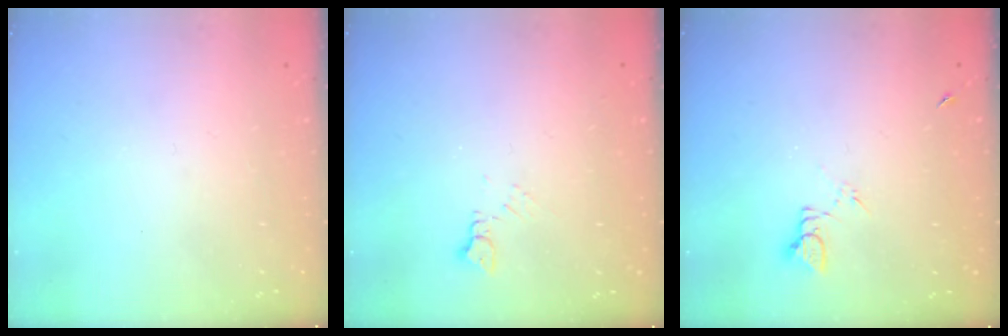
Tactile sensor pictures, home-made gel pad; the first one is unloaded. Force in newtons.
{"total": 2.9, "press": 2.9, "slide": 0.5}
{"total": 3.4, "press": 3.4, "slide": 0.4}